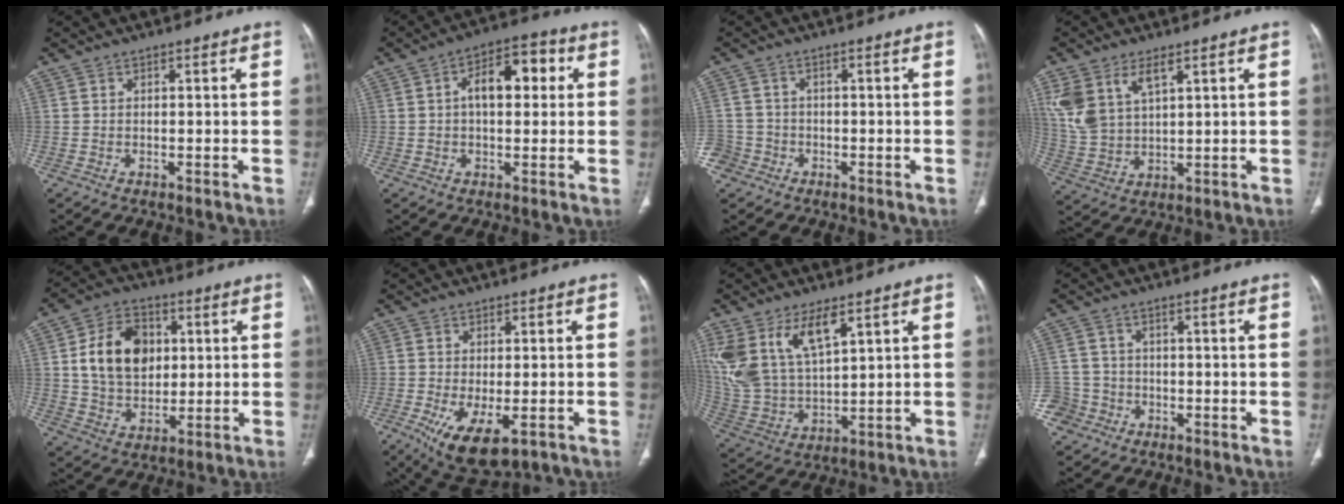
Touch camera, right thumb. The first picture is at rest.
{"total": 9.9, "force": [1.7, 5.5, 8.0], "torque": [-0.104, 0.028, 0.020]}
{"total": 4.7, "force": [-2.5, 4.1, 0.1], "torque": [0.010, 0.020, -0.049]}
{"total": 10.1, "force": [4.9, 5.2, 7.1], "torque": [-0.153, -0.009, 0.110]}
{"total": 14.1, "force": [2.6, 10.3, 9.2], "torque": [-0.128, 0.000, 0.047]}
{"total": 10.4, "force": [-4.4, 4.6, 8.2], "torque": [-0.145, -0.017, -0.062]}
{"total": 15.2, "force": [7.9, 7.1, 10.9], "torque": [-0.220, -0.025, 0.172]}
{"total": 5.7, "force": [-2.9, 5.0, 0.1], "torque": [0.012, 0.025, -0.051]}